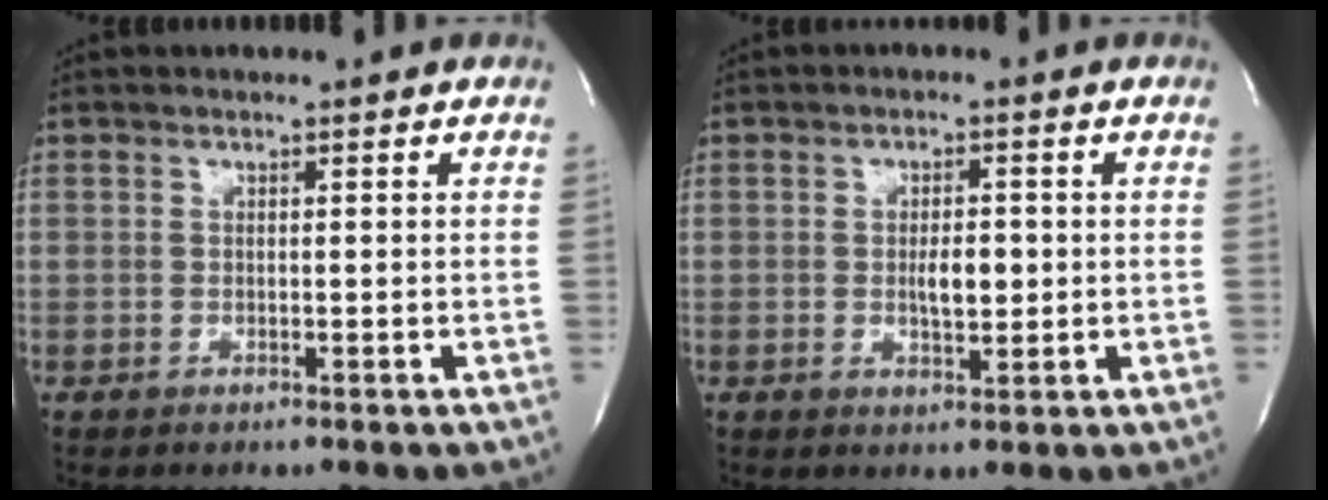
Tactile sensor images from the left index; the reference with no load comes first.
{"total": 3.6, "force": [-0.5, 1.4, 3.3], "torque": [-0.056, -0.006, -0.005]}